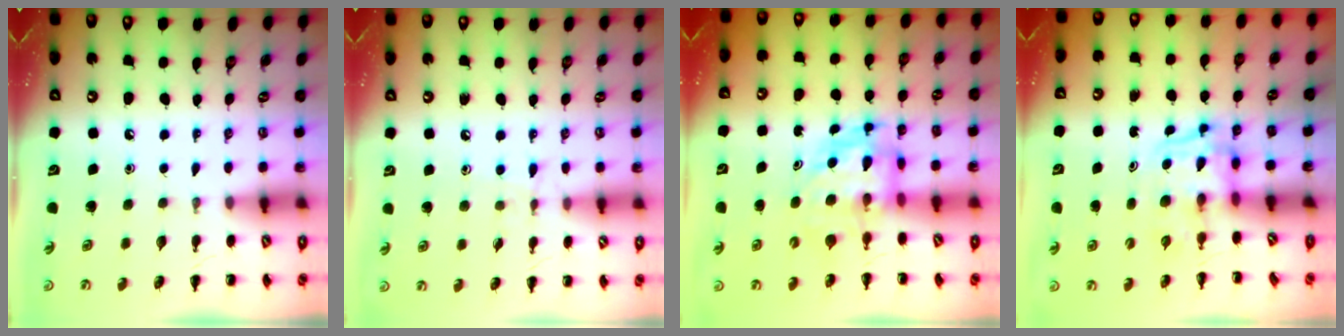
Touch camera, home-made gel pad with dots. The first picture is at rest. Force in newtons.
{"total": 5.4, "press": 5.0, "slide": 2.0}
{"total": 5.0, "press": 4.8, "slide": 1.3}
{"total": 3.4, "press": 3.3, "slide": 0.6}